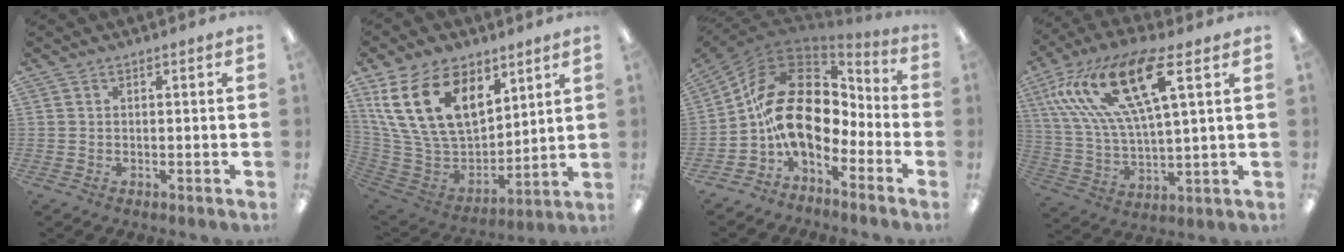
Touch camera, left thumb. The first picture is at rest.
{"total": 22.4, "force": [11.1, 13.5, 14.0], "torque": [-0.305, -0.041, 0.201]}
{"total": 17.1, "force": [0.5, 11.1, 13.0], "torque": [-0.265, 0.010, 0.012]}
{"total": 19.9, "force": [10.0, 6.7, 15.9], "torque": [-0.334, -0.025, 0.161]}